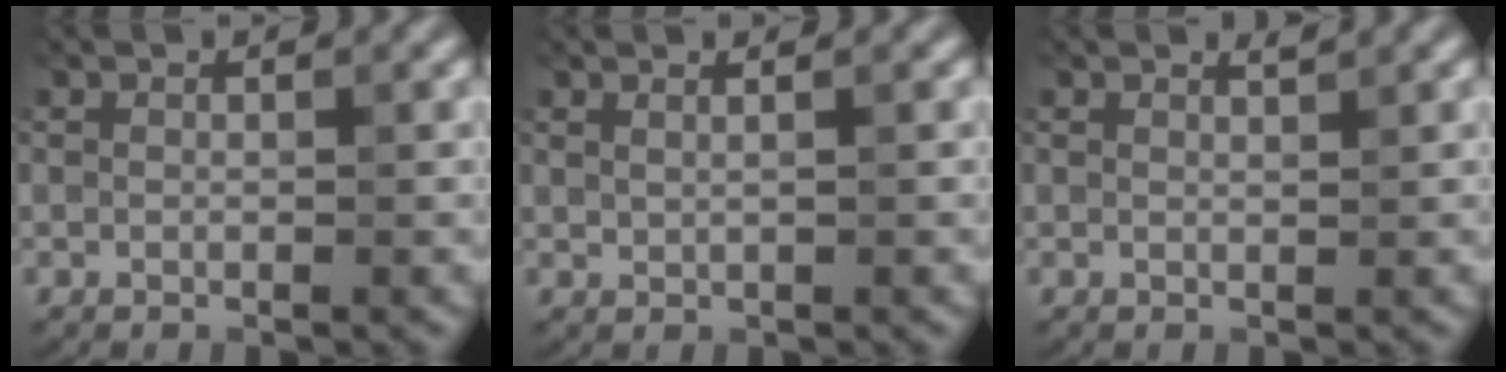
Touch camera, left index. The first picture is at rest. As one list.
[{"total": 2.3, "force": [1.5, 1.2, 1.4], "torque": [-0.001, 0.013, 0.003]}, {"total": 1.0, "force": [0.9, 0.2, 0.4], "torque": [0.000, 0.005, 0.005]}]